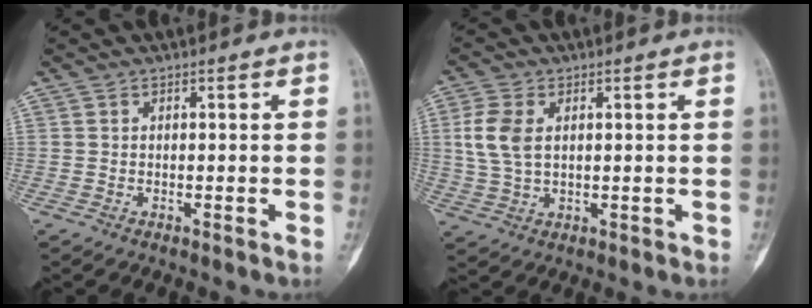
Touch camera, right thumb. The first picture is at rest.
{"total": 7.3, "force": [1.2, 4.7, 5.4], "torque": [-0.117, 0.004, 0.026]}